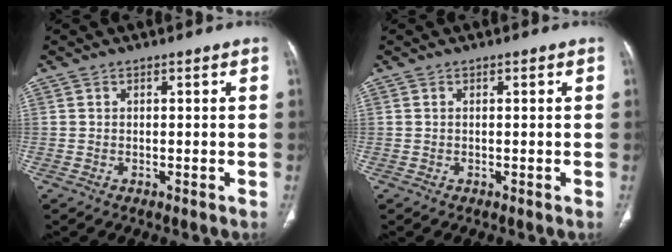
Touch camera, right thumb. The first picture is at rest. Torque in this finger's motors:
{"motor_torque": [-0.12, -0.22, -0.37, 0.36, -0.05]}